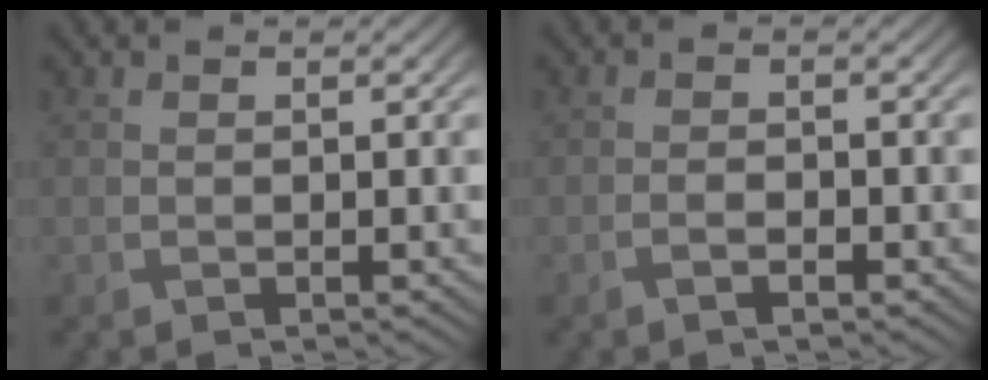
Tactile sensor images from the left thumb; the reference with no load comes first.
{"total": 1.4, "force": [-0.9, 0.4, 1.1], "torque": [-0.022, 0.000, -0.017]}